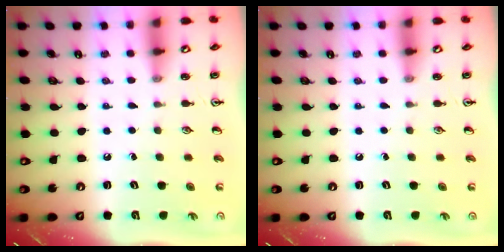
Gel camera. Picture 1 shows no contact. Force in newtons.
{"total": 0.0}